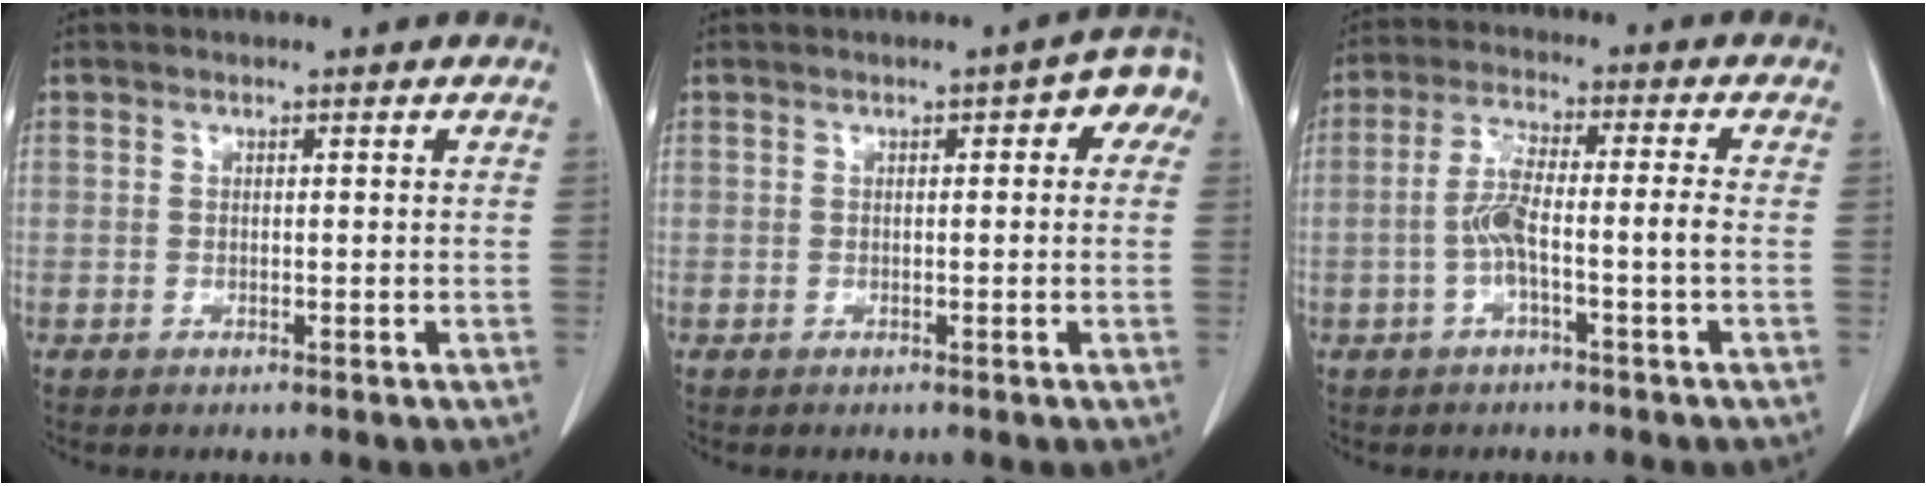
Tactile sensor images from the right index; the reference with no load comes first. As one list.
[{"total": 4.3, "force": [1.3, 1.5, 3.8], "torque": [-0.037, 0.017, 0.007]}, {"total": 6.1, "force": [-1.6, 0.3, 5.9], "torque": [-0.122, 0.019, -0.029]}]